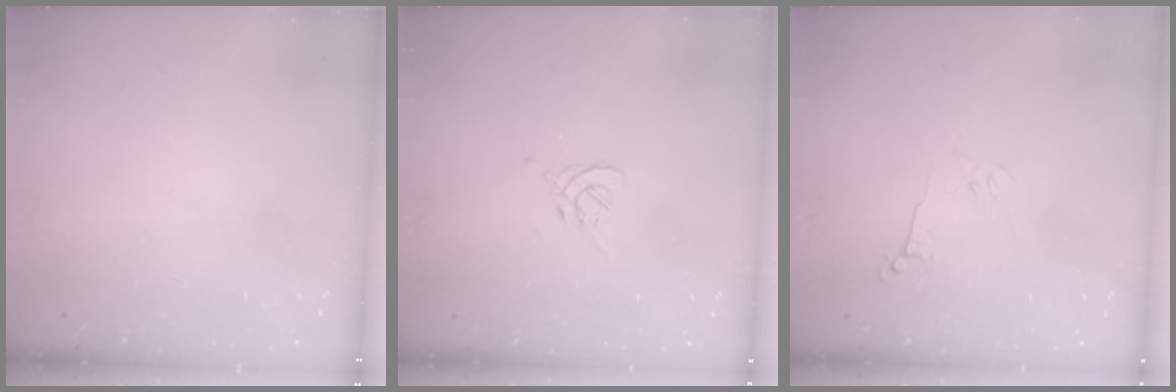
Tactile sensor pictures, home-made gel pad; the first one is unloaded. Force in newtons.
{"total": 1.2, "press": 1.1, "slide": 0.5}
{"total": 3.0, "press": 2.9, "slide": 0.8}